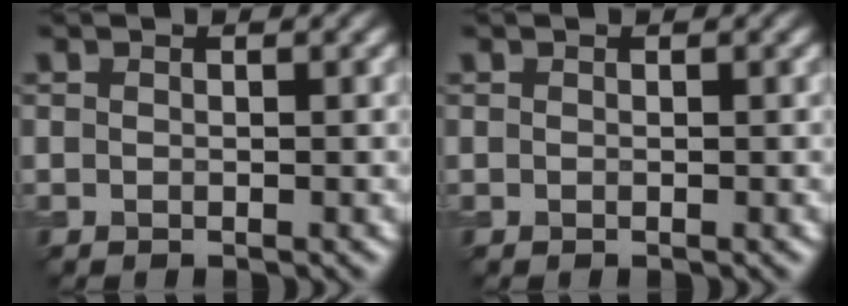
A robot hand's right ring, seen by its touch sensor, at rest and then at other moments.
{"total": 0.0}